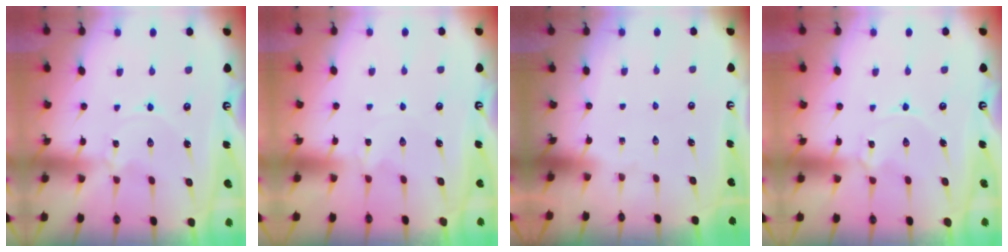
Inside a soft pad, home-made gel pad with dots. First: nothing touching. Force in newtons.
{"total": 0.0}
{"total": 0.0}
{"total": 2.0, "press": 2.0, "slide": 0.1}